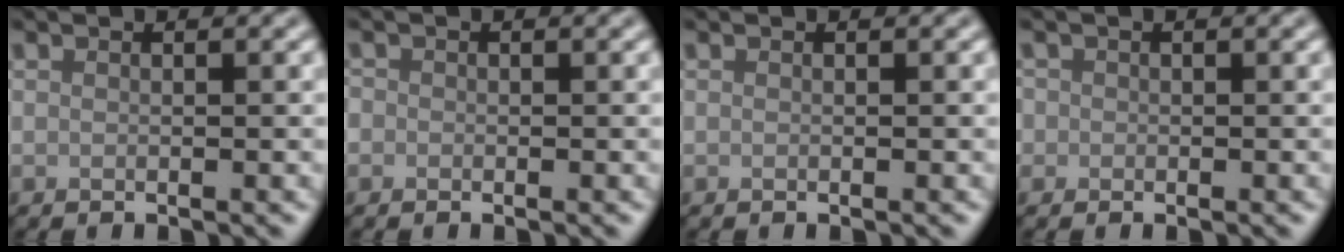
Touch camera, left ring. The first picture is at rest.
{"total": 0.8, "force": [-0.2, 0.8, 0.0], "torque": [0.005, -0.006, -0.005]}
{"total": 0.0}
{"total": 1.0, "force": [0.1, 1.0, 0.0], "torque": [0.010, -0.002, -0.004]}